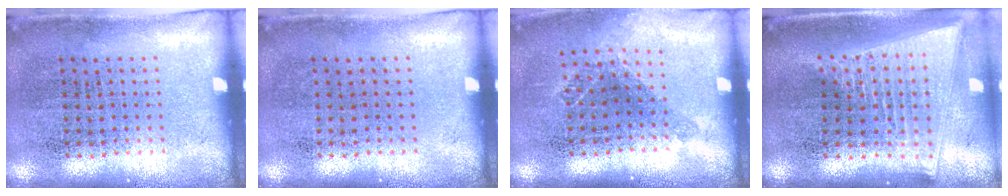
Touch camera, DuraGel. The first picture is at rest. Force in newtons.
{"total": 0.0}
{"total": 1.2, "press": 0.9, "slide": 0.7}
{"total": 2.1, "press": 1.8, "slide": 1.1}